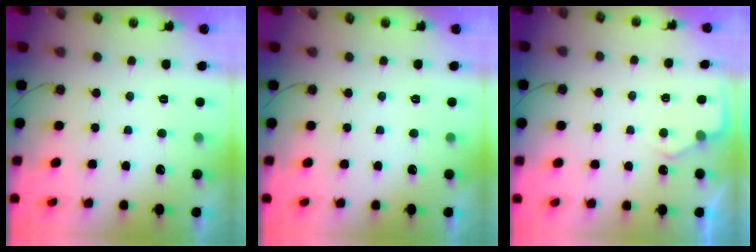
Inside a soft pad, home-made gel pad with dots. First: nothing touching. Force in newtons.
{"total": 0.0}
{"total": 3.3, "press": 3.3, "slide": 0.4}